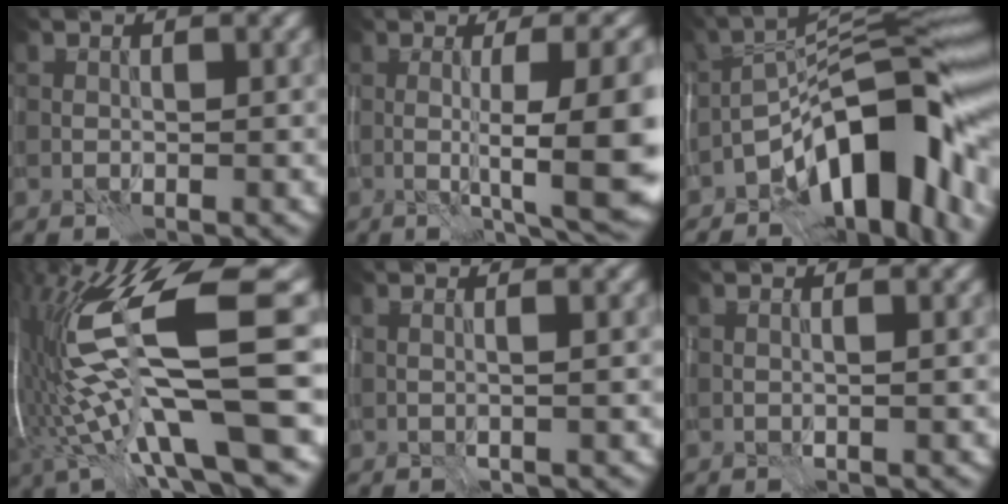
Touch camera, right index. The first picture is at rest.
{"total": 12.0, "force": [-1.4, 2.5, 11.7], "torque": [-0.146, 0.005, -0.009]}
{"total": 14.2, "force": [-6.9, 5.4, 11.1], "torque": [-0.140, 0.027, -0.130]}
{"total": 17.1, "force": [-0.5, 4.3, 16.5], "torque": [-0.322, -0.002, 0.001]}
{"total": 2.4, "force": [0.6, 0.9, 2.2], "torque": [-0.020, 0.010, -0.017]}
{"total": 1.5, "force": [0.6, 0.6, 1.3], "torque": [-0.013, 0.004, -0.011]}